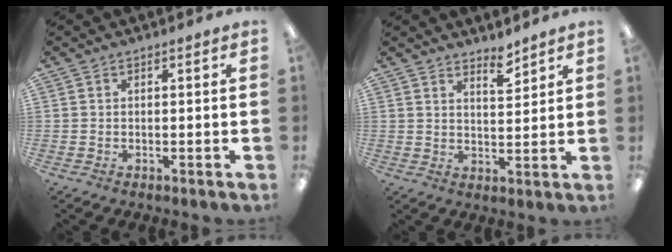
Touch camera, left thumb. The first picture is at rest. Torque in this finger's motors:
{"motor_torque": [-0.13, -0.08, -0.31, 0.03, 0.00]}